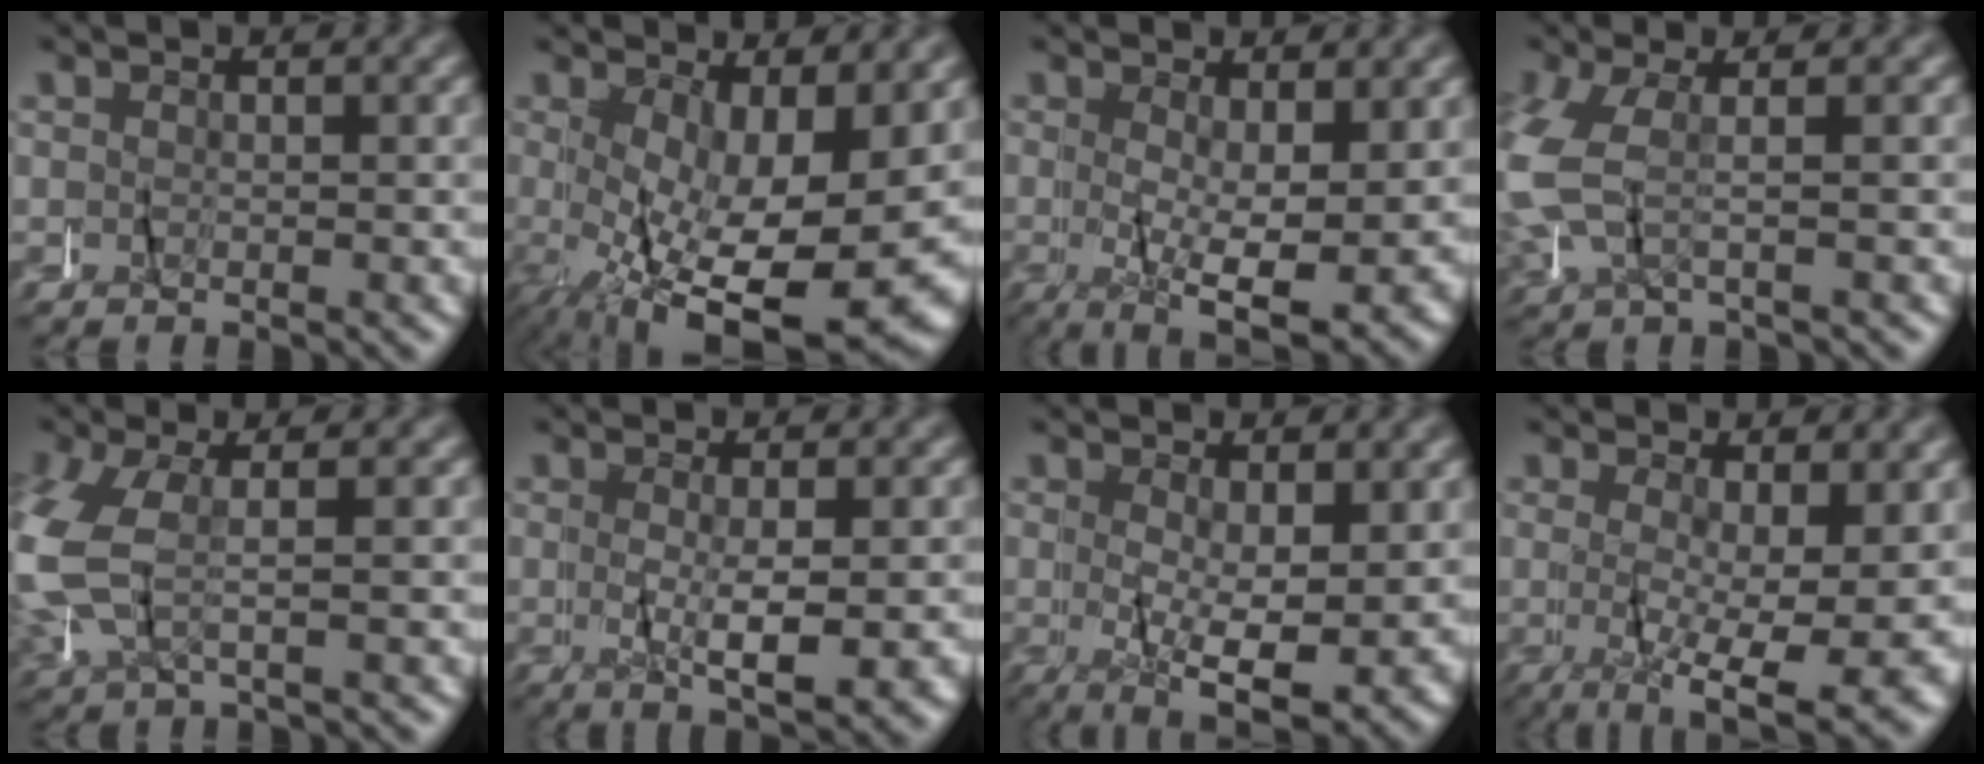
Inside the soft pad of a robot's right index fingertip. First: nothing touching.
{"total": 12.3, "force": [-4.2, 4.4, 10.7], "torque": [-0.164, -0.052, -0.036]}
{"total": 7.2, "force": [-1.2, 2.6, 6.6], "torque": [-0.096, -0.026, -0.011]}
{"total": 3.5, "force": [-0.2, 2.0, 2.8], "torque": [-0.096, 0.000, -0.002]}
{"total": 4.7, "force": [-0.2, 2.9, 3.7], "torque": [-0.118, -0.002, -0.001]}
{"total": 4.8, "force": [-1.1, 0.5, 4.6], "torque": [-0.073, -0.004, -0.014]}
{"total": 7.1, "force": [-1.2, 2.7, 6.5], "torque": [-0.093, -0.025, -0.012]}
{"total": 7.2, "force": [-2.3, 1.8, 6.5], "torque": [-0.089, -0.025, -0.030]}